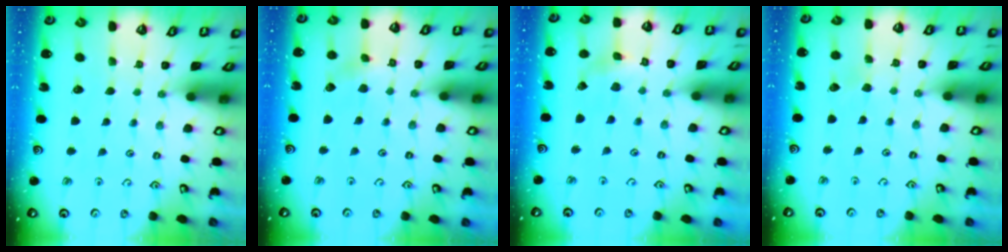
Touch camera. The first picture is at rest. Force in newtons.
{"total": 3.2, "press": 3.1, "slide": 0.5}
{"total": 2.9, "press": 2.9, "slide": 0.2}
{"total": 2.9, "press": 2.9, "slide": 0.3}